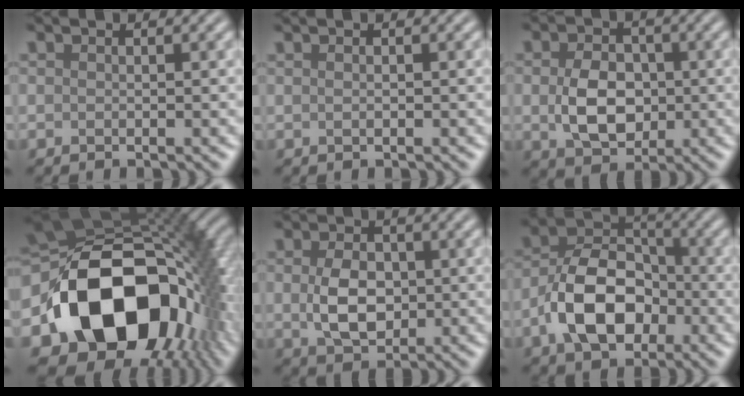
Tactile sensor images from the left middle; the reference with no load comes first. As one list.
[{"total": 0.0}, {"total": 4.9, "force": [-0.2, 3.5, 3.4], "torque": [-0.071, -0.004, 0.000]}, {"total": 18.5, "force": [-3.1, 13.3, 12.5], "torque": [-0.240, -0.041, -0.032]}, {"total": 4.3, "force": [0.0, 2.9, 3.2], "torque": [-0.067, -0.003, 0.004]}, {"total": 8.0, "force": [-2.6, 5.1, 5.6], "torque": [-0.101, 0.014, -0.054]}]